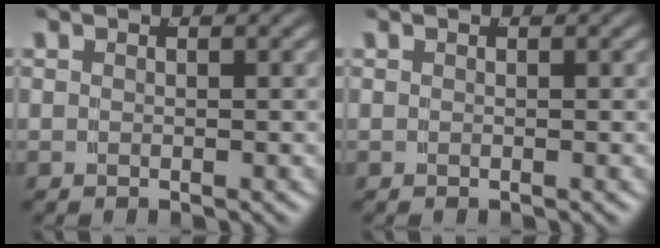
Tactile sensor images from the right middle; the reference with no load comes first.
{"total": 0.0}